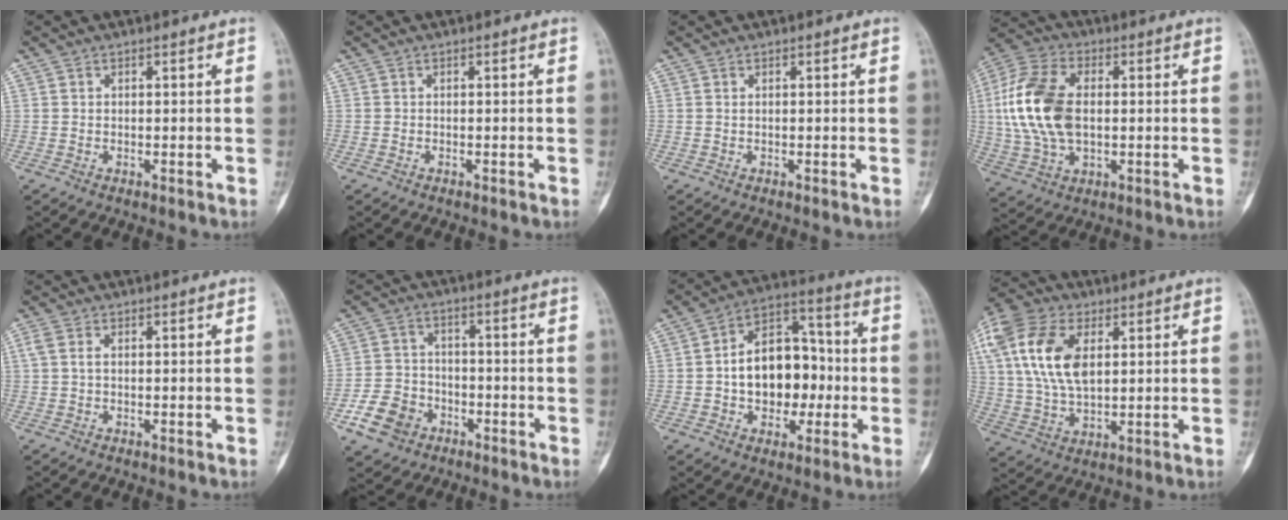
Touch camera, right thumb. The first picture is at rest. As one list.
[{"total": 0.0}, {"total": 0.0}, {"total": 16.7, "force": [1.0, 10.0, 13.3], "torque": [-0.281, 0.010, 0.021]}, {"total": 2.0, "force": [0.3, 1.1, 1.6], "torque": [-0.045, 0.009, 0.007]}, {"total": 8.9, "force": [-4.4, 6.9, 3.3], "torque": [-0.044, 0.028, -0.081]}, {"total": 15.7, "force": [-1.4, 10.9, 11.3], "torque": [-0.127, 0.042, -0.022]}, {"total": 17.4, "force": [4.7, 10.2, 13.3], "torque": [-0.278, 0.001, 0.083]}]